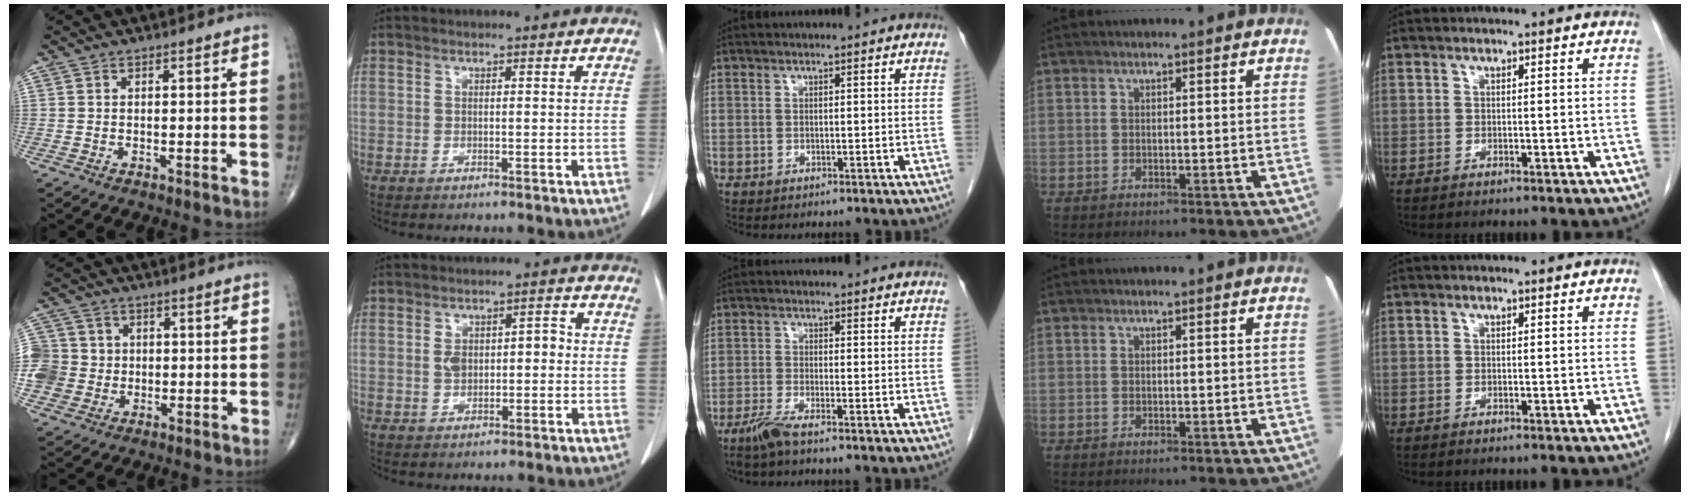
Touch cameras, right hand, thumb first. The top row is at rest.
{"thumb": {"total": 9.0, "force": [-0.6, 8.7, 2.1], "torque": [-0.030, 0.020, -0.007]}, "index": {"total": 4.6, "force": [0.0, 2.7, 3.7], "torque": [-0.065, 0.024, 0.006]}, "middle": {"total": 3.0, "force": [-2.3, -0.2, 1.9], "torque": [-0.049, -0.008, -0.052]}}